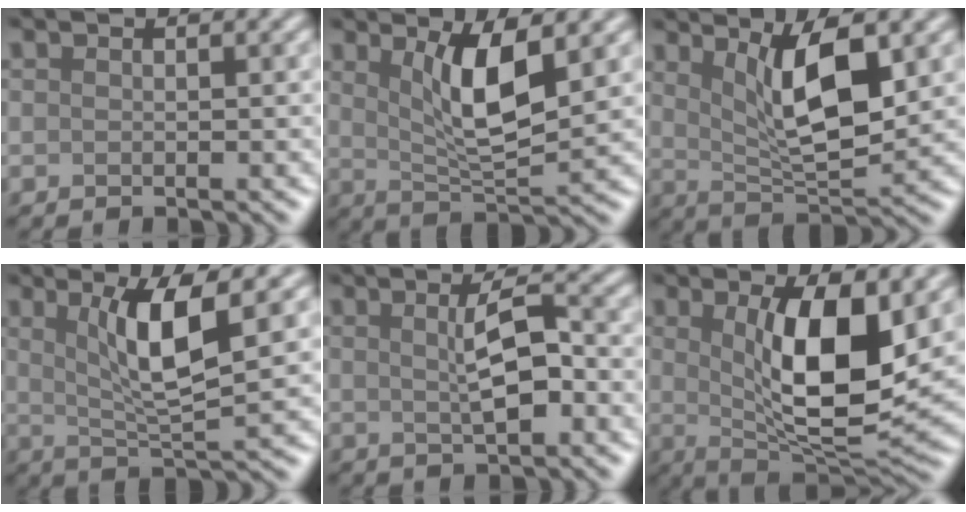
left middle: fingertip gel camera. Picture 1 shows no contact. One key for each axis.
{"total": 5.4, "fx": 1.9, "fy": 1.4, "fz": 4.9, "tx": -0.092, "ty": -0.009, "tz": 0.038}
{"total": 6.9, "fx": 2.4, "fy": 2.0, "fz": 6.1, "tx": -0.106, "ty": -0.008, "tz": 0.048}
{"total": 5.9, "fx": 1.9, "fy": 1.1, "fz": 5.5, "tx": -0.101, "ty": -0.005, "tz": 0.038}
{"total": 3.6, "fx": 0.4, "fy": 0.8, "fz": 3.5, "tx": -0.065, "ty": 0.008, "tz": 0.005}
{"total": 9.6, "fx": 1.8, "fy": 3.1, "fz": 9.0, "tx": -0.146, "ty": -0.017, "tz": 0.036}